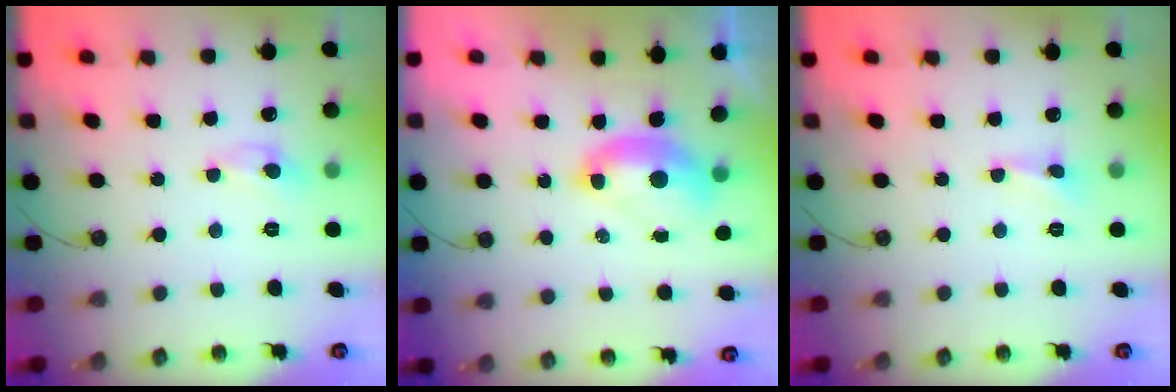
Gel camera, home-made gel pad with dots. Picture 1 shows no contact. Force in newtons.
{"total": 2.5, "press": 2.5, "slide": 0.6}
{"total": 1.1, "press": 1.0, "slide": 0.4}